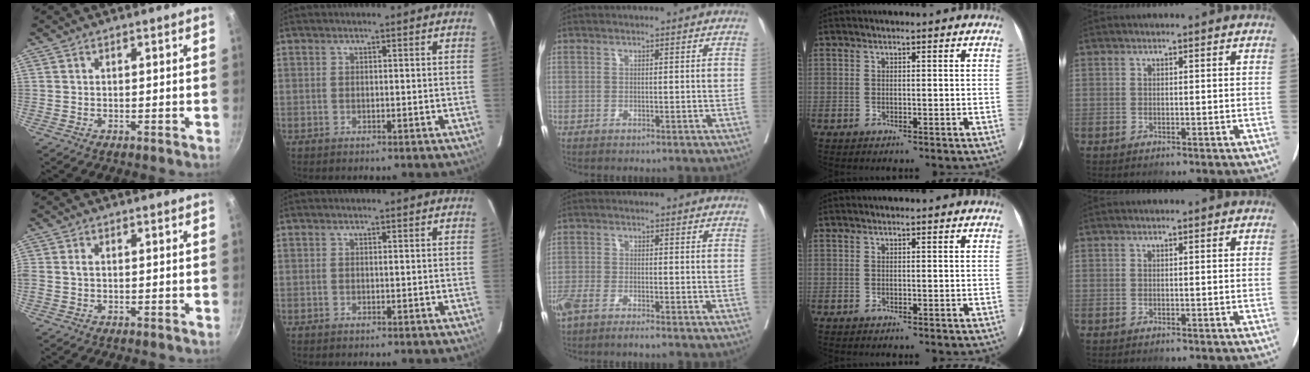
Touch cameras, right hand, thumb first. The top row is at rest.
{"thumb": {"total": 1.3, "force": [0.0, 0.9, 1.0], "torque": [-0.023, 0.001, -0.002]}, "middle": {"total": 5.0, "force": [-3.8, 1.1, 3.1], "torque": [-0.061, -0.003, -0.070]}}